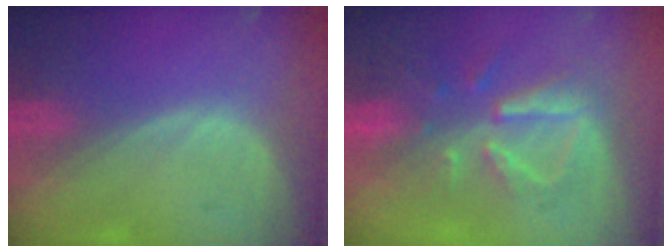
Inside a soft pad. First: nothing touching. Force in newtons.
{"total": 8.1, "press": 7.5, "slide": 3.0}